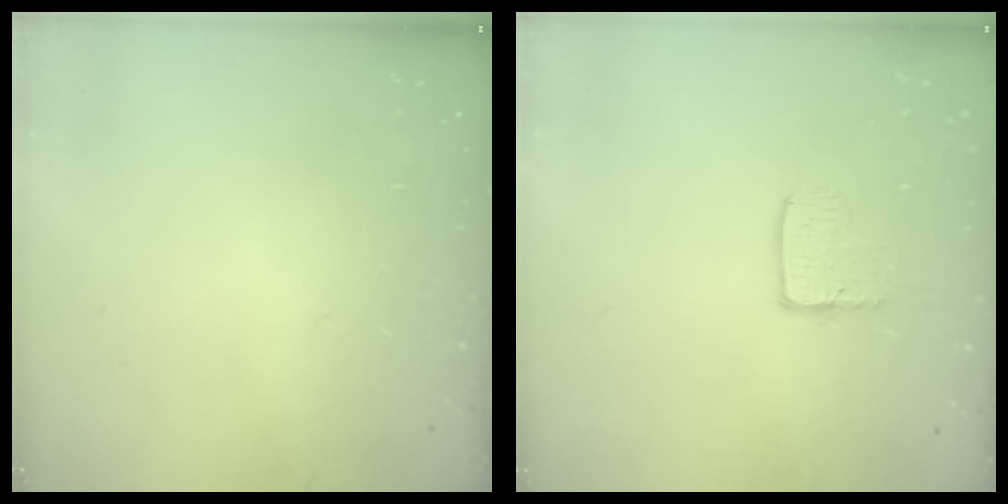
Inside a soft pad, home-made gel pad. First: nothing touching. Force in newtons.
{"total": 3.7, "press": 3.7, "slide": 0.2}